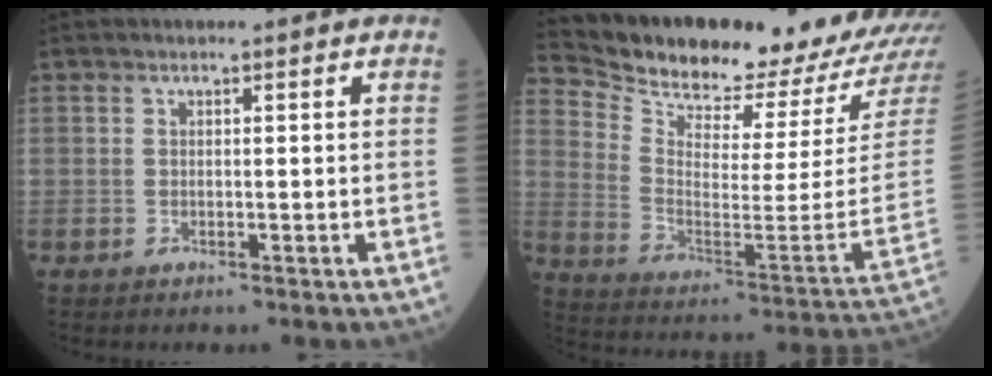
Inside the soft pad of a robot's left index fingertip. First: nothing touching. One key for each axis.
{"total": 23.1, "fx": 22.0, "fy": 1.0, "fz": 6.9, "tx": -0.145, "ty": -0.107, "tz": 0.312}